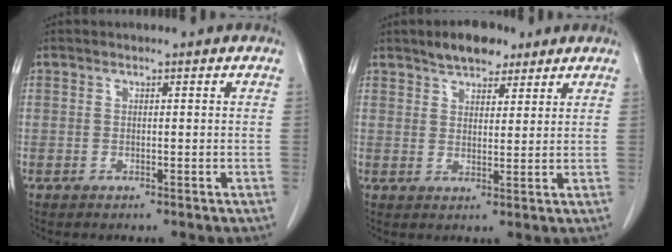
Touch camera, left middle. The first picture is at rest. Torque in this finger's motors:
{"motor_torque": [0.57, -0.58, 0.01, 0.02]}